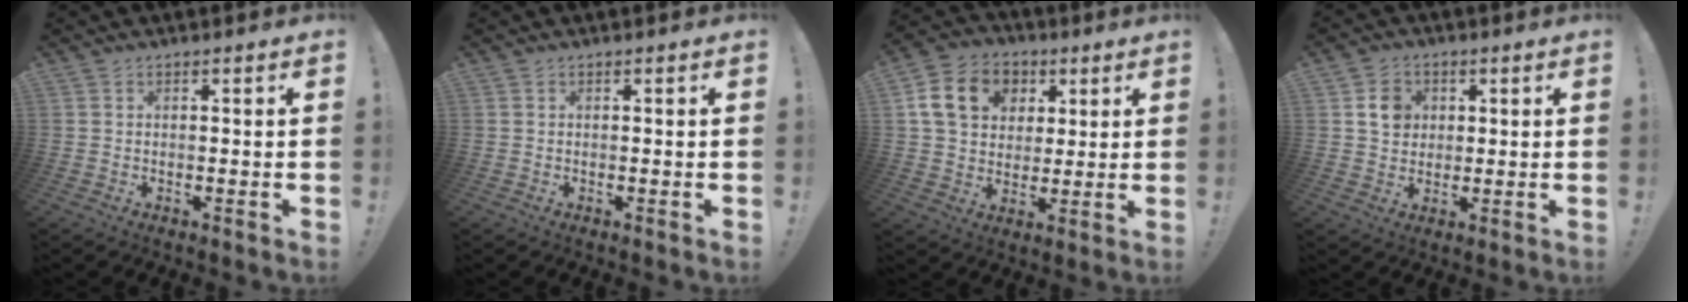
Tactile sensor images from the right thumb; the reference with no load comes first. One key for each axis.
{"total": 0.0}
{"total": 15.4, "fx": 4.9, "fy": 12.3, "fz": 7.9, "tx": -0.107, "ty": -0.009, "tz": 0.100}
{"total": 6.9, "fx": 2.0, "fy": 6.1, "fz": 2.5, "tx": -0.019, "ty": -0.006, "tz": 0.038}